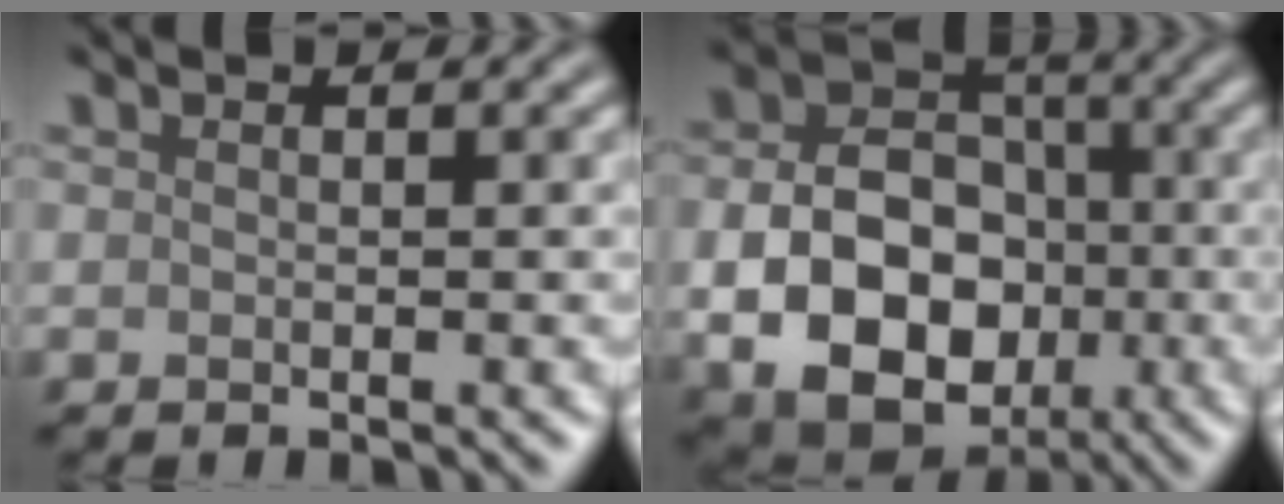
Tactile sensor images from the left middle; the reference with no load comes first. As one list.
[{"total": 10.9, "force": [-2.4, 8.1, 6.9], "torque": [-0.125, -0.019, -0.042]}]